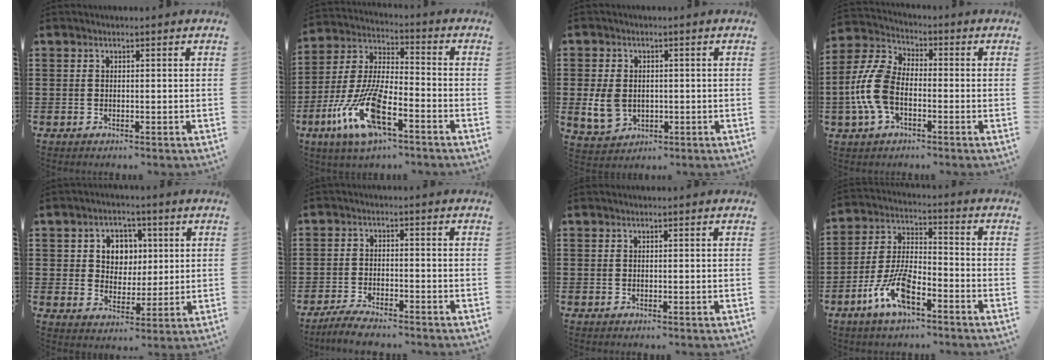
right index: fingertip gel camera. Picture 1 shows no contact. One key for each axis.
{"total": 12.9, "fx": -7.0, "fy": 4.2, "fz": 10.0, "tx": -0.238, "ty": -0.009, "tz": -0.136}
{"total": 5.0, "fx": -0.6, "fy": 4.0, "fz": 3.0, "tx": -0.076, "ty": 0.003, "tz": -0.011}
{"total": 9.2, "fx": -2.0, "fy": 5.4, "fz": 7.2, "tx": -0.198, "ty": -0.006, "tz": -0.049}
{"total": 5.6, "fx": 1.5, "fy": 5.0, "fz": 2.1, "tx": -0.056, "ty": 0.017, "tz": 0.021}
{"total": 3.4, "fx": -3.2, "fy": 0.3, "fz": 0.9, "tx": -0.022, "ty": 0.005, "tz": -0.068}
{"total": 0.0}
{"total": 8.7, "fx": -4.9, "fy": 3.5, "fz": 6.2, "tx": -0.153, "ty": 0.000, "tz": -0.097}